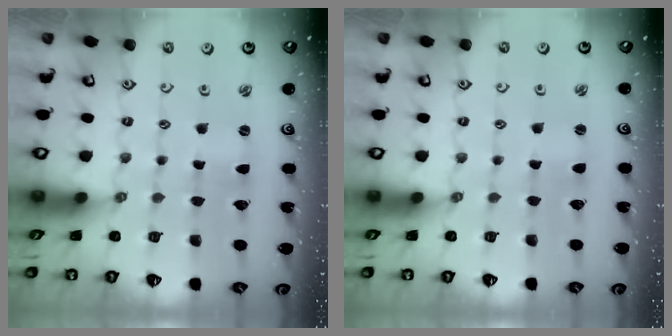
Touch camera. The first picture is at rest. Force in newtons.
{"total": 1.5, "press": 1.4, "slide": 0.3}